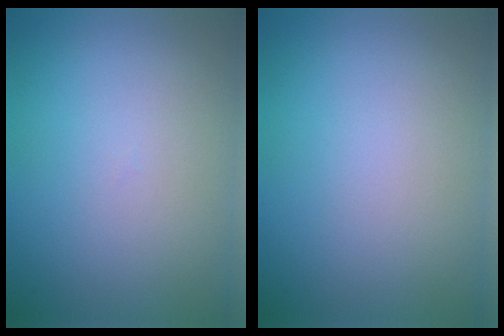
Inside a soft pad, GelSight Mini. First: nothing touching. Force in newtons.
{"total": 0.0}